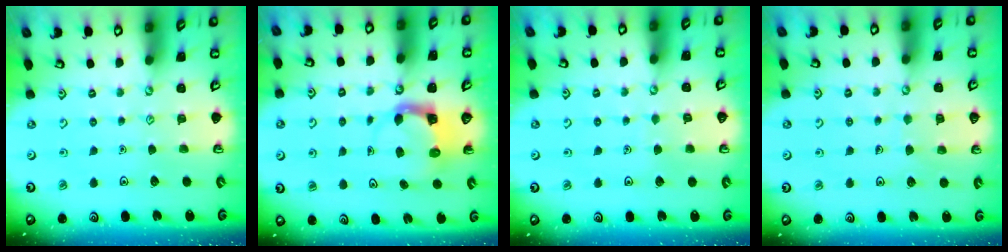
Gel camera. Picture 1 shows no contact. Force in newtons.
{"total": 4.0, "press": 4.0, "slide": 0.4}
{"total": 2.9, "press": 2.9, "slide": 0.3}
{"total": 4.6, "press": 4.6, "slide": 0.4}